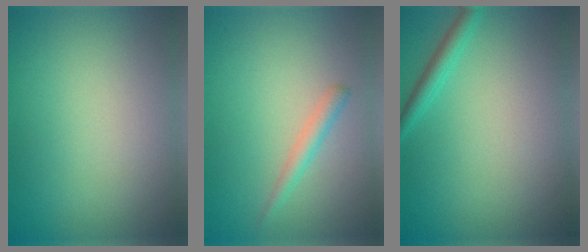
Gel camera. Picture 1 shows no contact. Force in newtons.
{"total": 1.4, "press": 1.4, "slide": 0.2}
{"total": 1.6, "press": 1.6, "slide": 0.1}